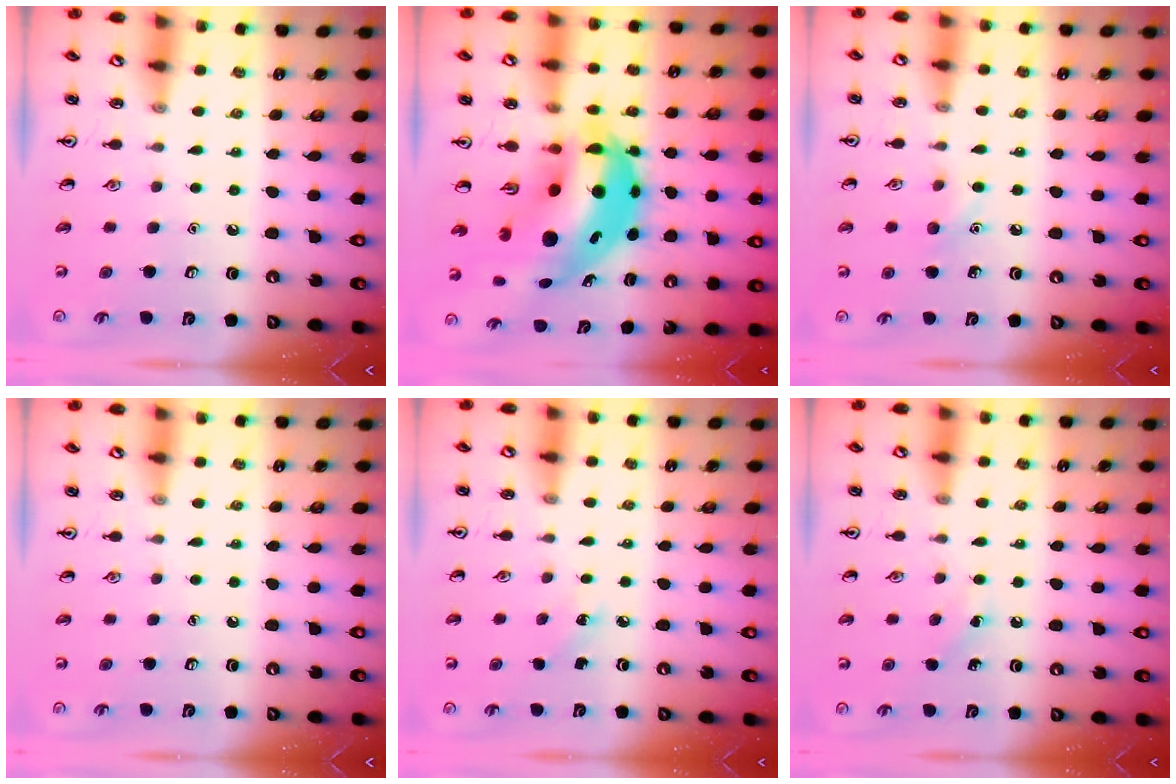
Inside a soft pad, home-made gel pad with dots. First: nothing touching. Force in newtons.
{"total": 16.0, "press": 15.4, "slide": 4.3}
{"total": 4.9, "press": 4.6, "slide": 1.5}
{"total": 0.0}
{"total": 3.8, "press": 3.5, "slide": 1.4}
{"total": 4.0, "press": 3.7, "slide": 1.4}